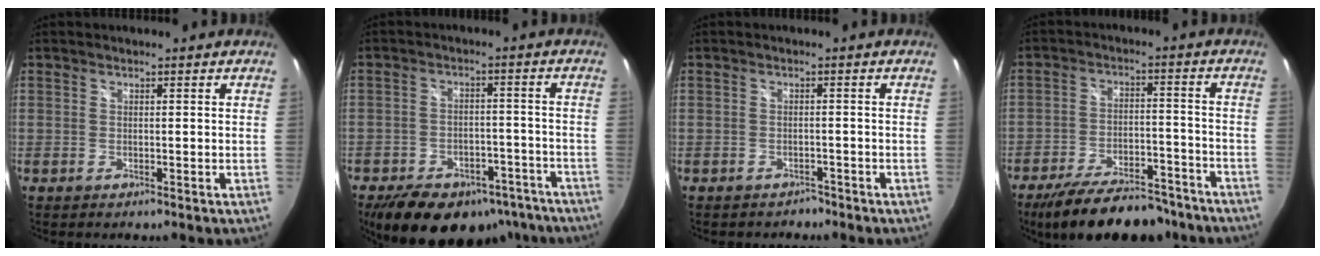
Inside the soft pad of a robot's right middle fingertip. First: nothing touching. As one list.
[{"total": 19.1, "force": [-14.1, 9.8, 8.5], "torque": [-0.171, 0.009, -0.176]}, {"total": 2.5, "force": [-2.1, 1.3, 0.4], "torque": [-0.010, -0.003, -0.030]}, {"total": 19.6, "force": [-16.1, 6.4, 9.1], "torque": [-0.171, -0.012, -0.224]}]